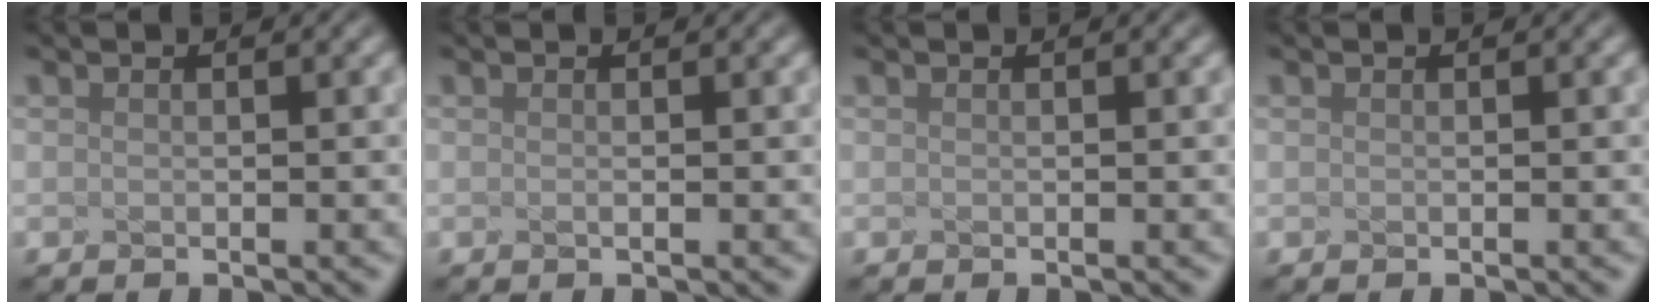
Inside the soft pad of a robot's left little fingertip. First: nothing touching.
{"total": 0.6, "force": [0.0, 0.3, 0.6], "torque": [-0.003, 0.004, -0.012]}
{"total": 0.0}
{"total": 0.0}